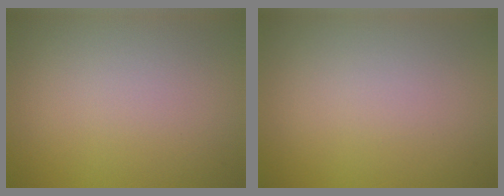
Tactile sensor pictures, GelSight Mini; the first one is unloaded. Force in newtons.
{"total": 0.0}